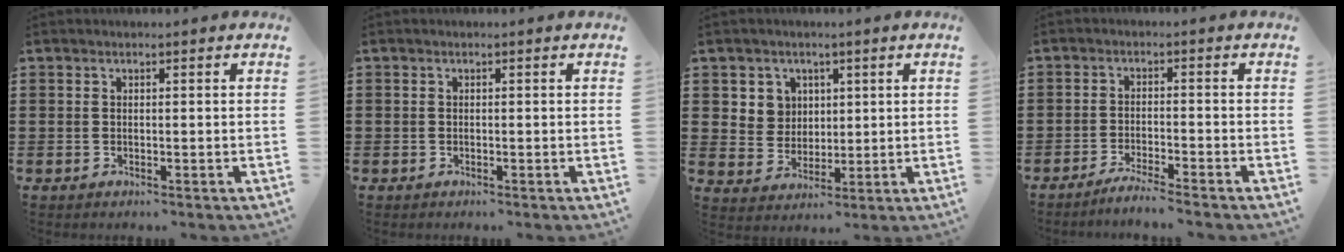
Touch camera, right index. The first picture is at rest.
{"total": 0.0}
{"total": 4.9, "force": [2.0, 4.5, 0.7], "torque": [-0.029, 0.011, 0.035]}
{"total": 2.8, "force": [-2.6, -0.5, 0.6], "torque": [-0.012, -0.001, -0.052]}